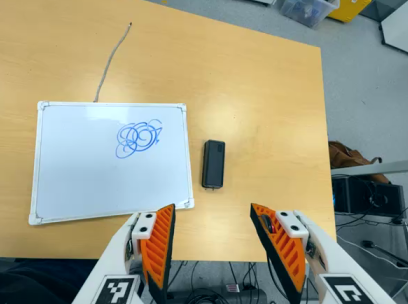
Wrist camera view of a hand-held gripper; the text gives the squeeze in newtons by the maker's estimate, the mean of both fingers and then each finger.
{"total": 0.0}